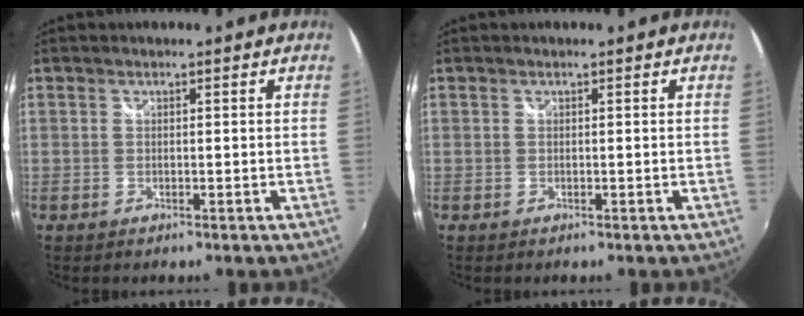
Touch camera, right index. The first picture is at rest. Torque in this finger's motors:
{"motor_torque": [-0.11, 0.11, 0.03, 0.00]}